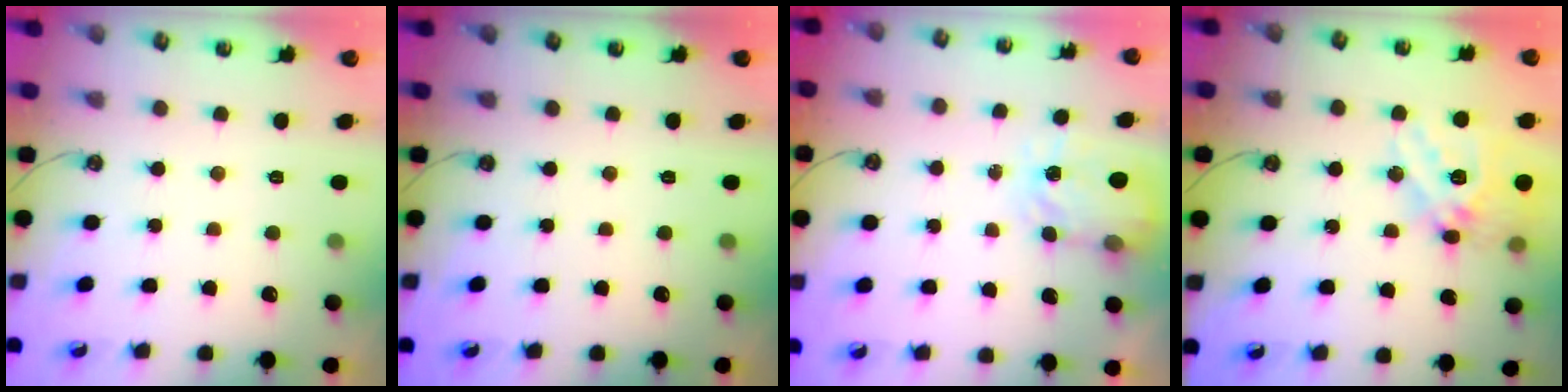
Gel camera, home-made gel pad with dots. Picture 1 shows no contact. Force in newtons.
{"total": 0.0}
{"total": 3.8, "press": 3.8, "slide": 0.6}
{"total": 20.5, "press": 20.4, "slide": 2.4}